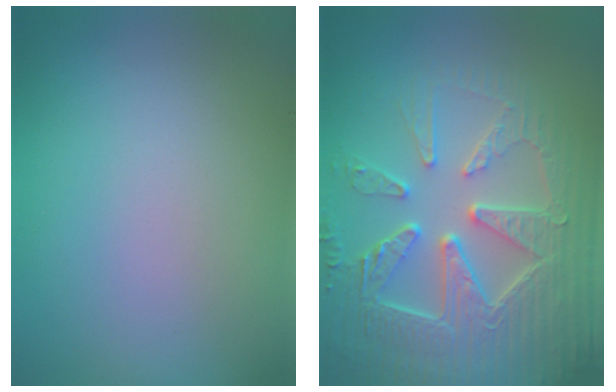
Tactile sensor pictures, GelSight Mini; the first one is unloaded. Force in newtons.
{"total": 8.4, "press": 6.3, "slide": 5.7}